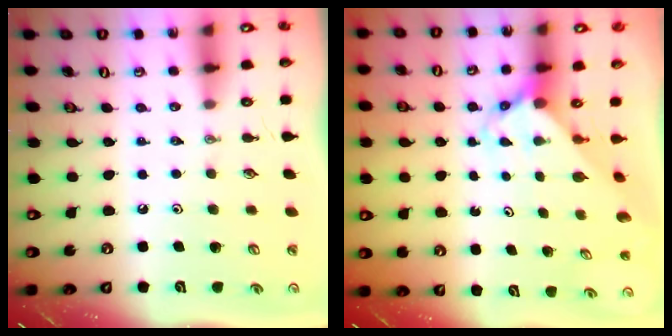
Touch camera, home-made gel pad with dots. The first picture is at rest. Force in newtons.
{"total": 3.6, "press": 3.6, "slide": 0.4}